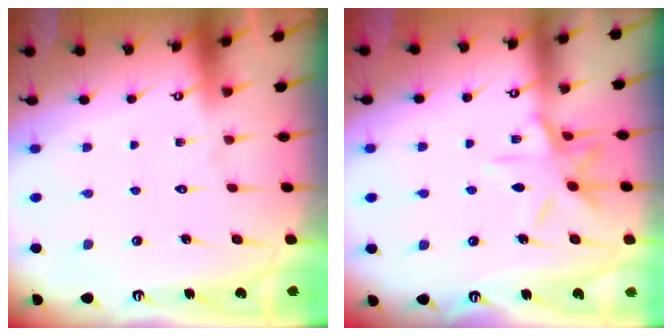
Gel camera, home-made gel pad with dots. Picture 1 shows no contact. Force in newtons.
{"total": 9.7, "press": 9.7, "slide": 0.6}